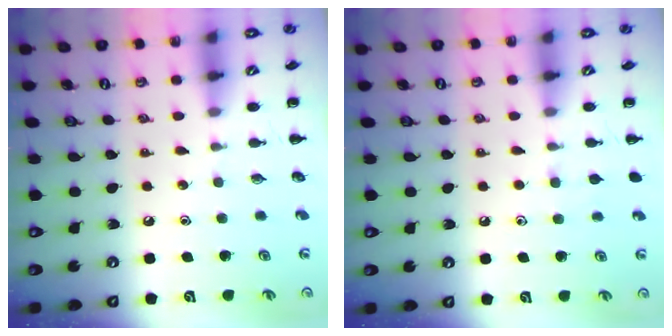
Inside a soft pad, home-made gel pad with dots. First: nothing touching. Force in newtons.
{"total": 5.5, "press": 5.2, "slide": 1.8}